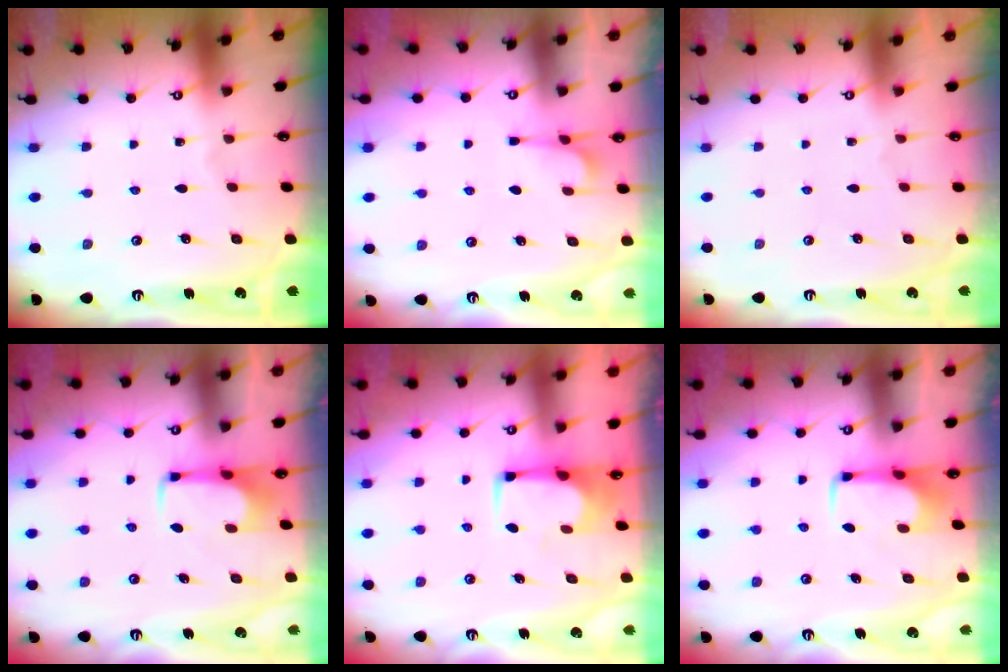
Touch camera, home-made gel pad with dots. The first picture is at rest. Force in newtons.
{"total": 2.4, "press": 2.2, "slide": 1.0}
{"total": 1.5, "press": 1.4, "slide": 0.6}
{"total": 1.6, "press": 1.5, "slide": 0.4}
{"total": 5.7, "press": 5.7, "slide": 0.4}
{"total": 1.5, "press": 1.5, "slide": 0.5}